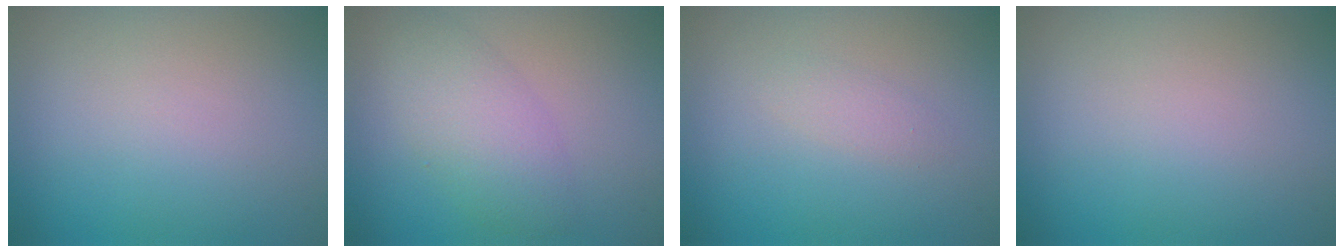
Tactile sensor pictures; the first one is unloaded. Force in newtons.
{"total": 3.0, "press": 3.0, "slide": 0.1}
{"total": 1.1, "press": 1.1, "slide": 0.0}
{"total": 0.0}